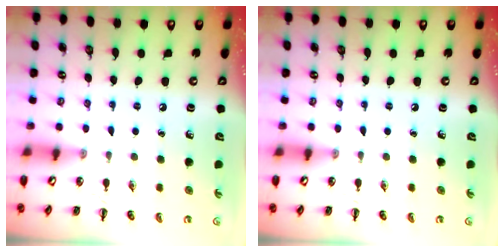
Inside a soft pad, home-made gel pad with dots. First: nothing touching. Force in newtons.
{"total": 0.0}